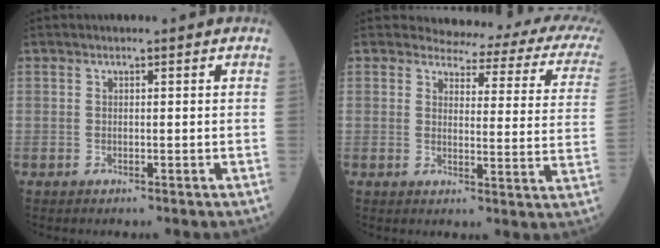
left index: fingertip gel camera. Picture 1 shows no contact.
{"total": 14.8, "force": [13.5, 3.0, 5.3], "torque": [-0.042, -0.058, 0.122]}